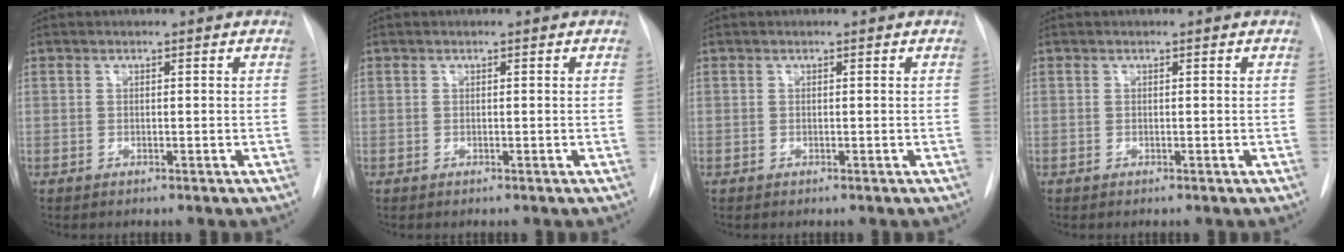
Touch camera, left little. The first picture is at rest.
{"total": 0.0}
{"total": 0.0}
{"total": 0.0}